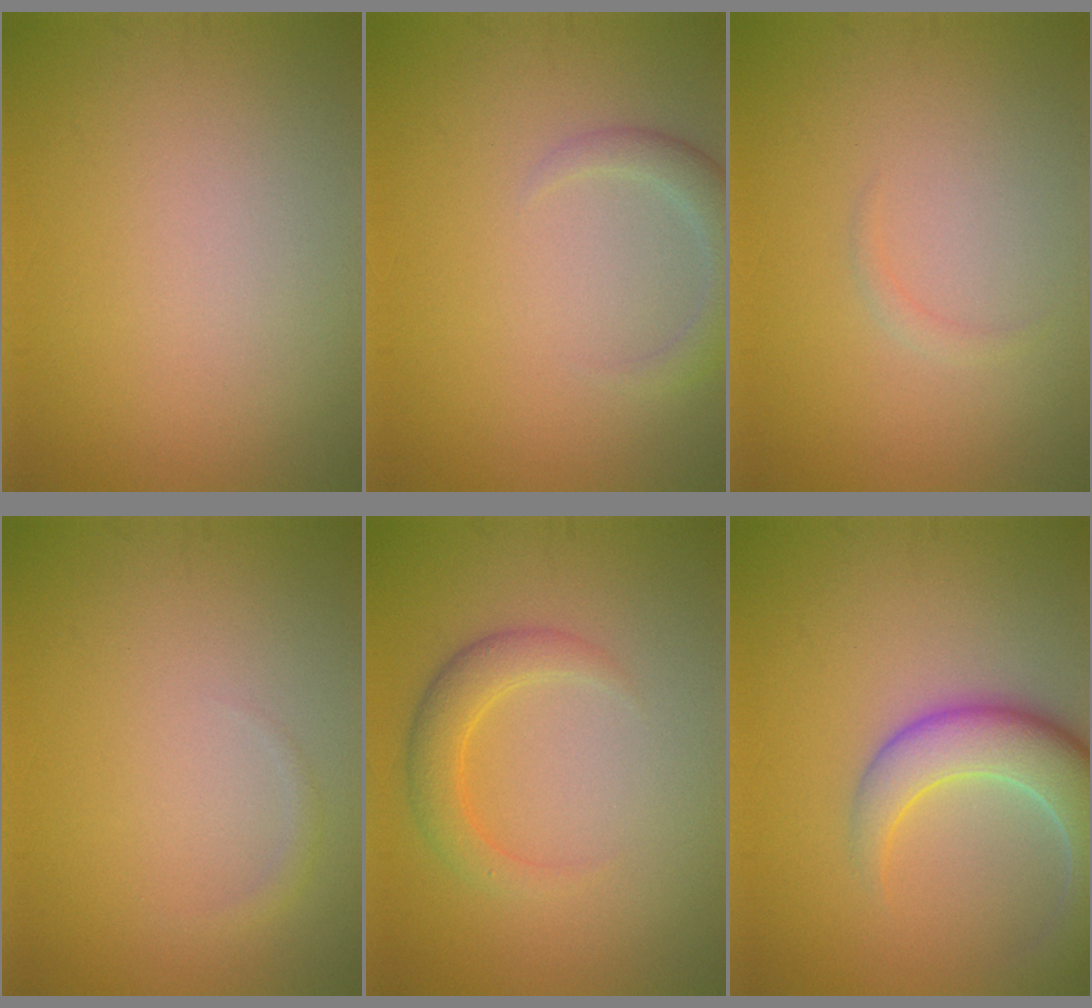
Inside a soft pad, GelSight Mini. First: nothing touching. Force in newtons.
{"total": 2.4, "press": 2.4, "slide": 0.3}
{"total": 0.7, "press": 0.7, "slide": 0.1}
{"total": 0.7, "press": 0.7, "slide": 0.0}
{"total": 2.8, "press": 2.8, "slide": 0.1}
{"total": 7.2, "press": 7.1, "slide": 0.7}